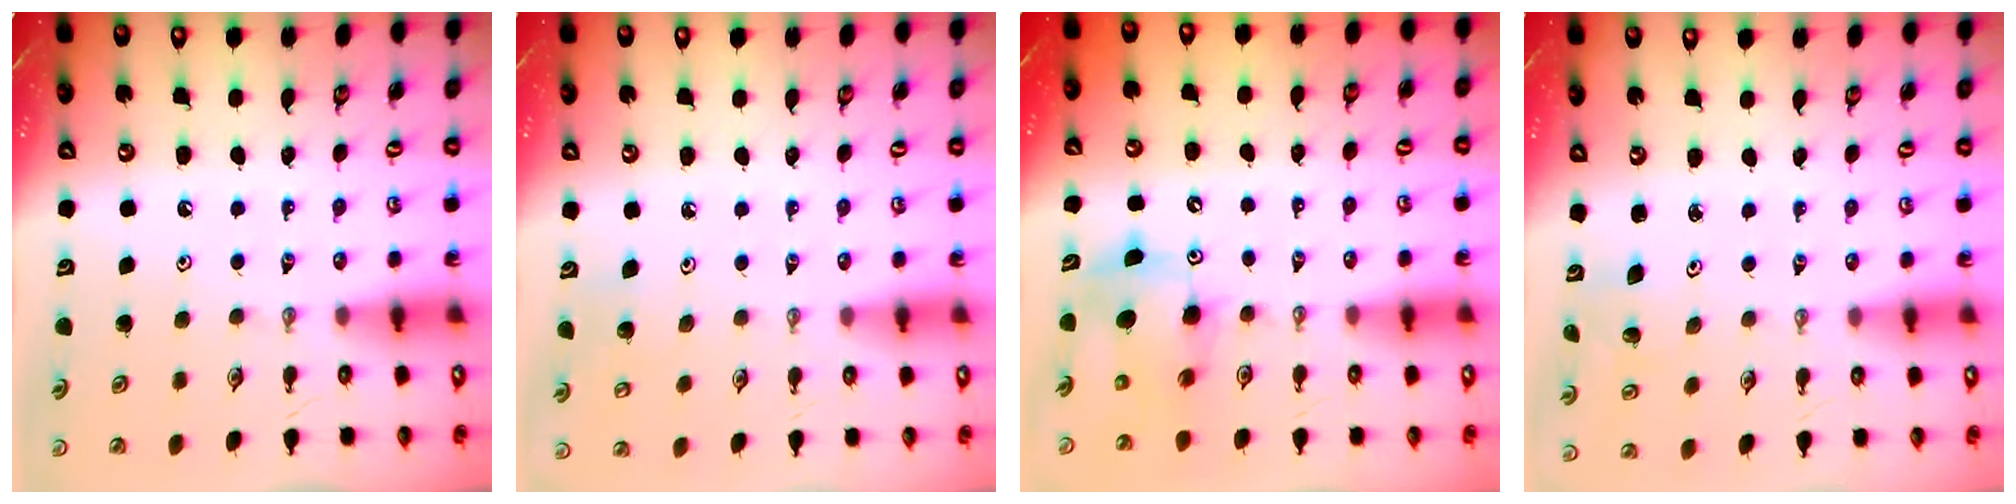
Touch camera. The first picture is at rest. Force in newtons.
{"total": 6.1, "press": 6.0, "slide": 1.0}
{"total": 7.9, "press": 7.6, "slide": 2.1}
{"total": 1.5, "press": 1.5, "slide": 0.1}